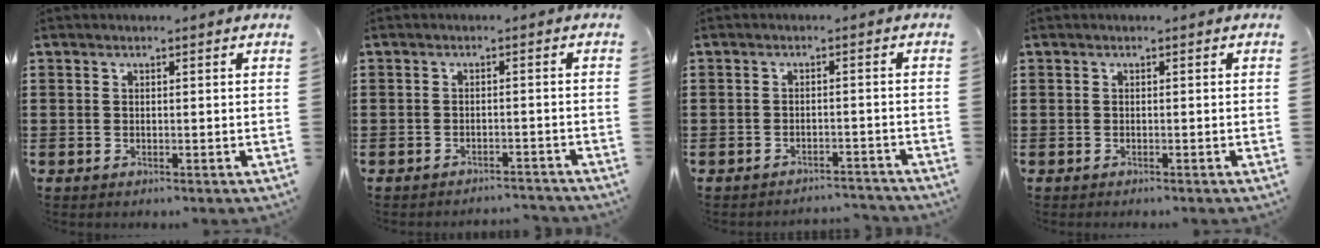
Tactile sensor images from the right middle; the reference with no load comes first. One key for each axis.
{"total": 1.9, "fx": -1.9, "fy": 0.1, "fz": 0.0, "tx": -0.006, "ty": 0.001, "tz": -0.041}
{"total": 2.3, "fx": -2.3, "fy": 0.1, "fz": 0.0, "tx": -0.005, "ty": 0.002, "tz": -0.048}
{"total": 0.0}